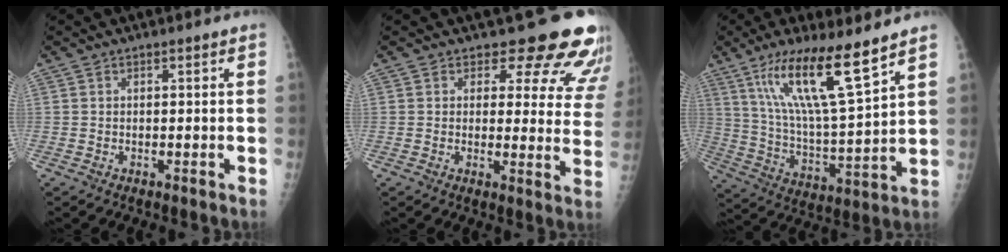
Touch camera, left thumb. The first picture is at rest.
{"total": 14.7, "force": [13.1, 5.4, 3.9], "torque": [0.012, -0.104, 0.124]}
{"total": 17.2, "force": [10.8, 2.5, 13.1], "torque": [-0.230, -0.060, 0.205]}